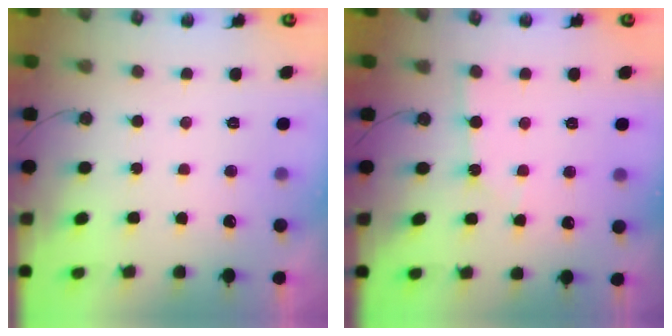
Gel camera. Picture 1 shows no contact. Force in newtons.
{"total": 1.9, "press": 1.8, "slide": 0.3}